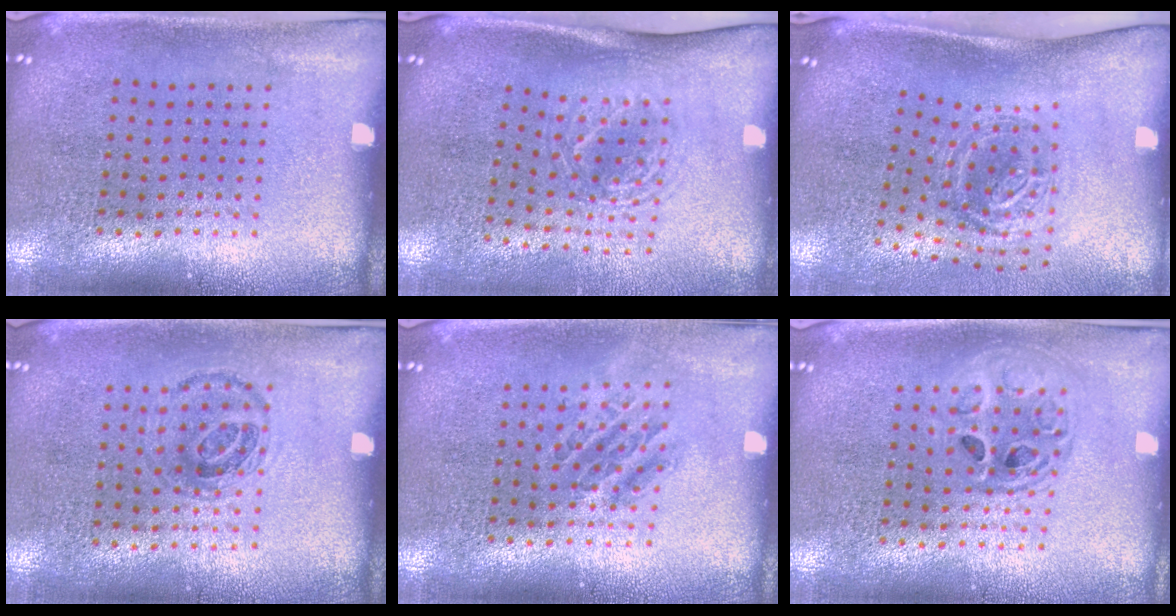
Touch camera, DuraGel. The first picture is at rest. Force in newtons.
{"total": 1.7, "press": 1.3, "slide": 1.2}
{"total": 1.8, "press": 1.2, "slide": 1.3}
{"total": 0.9, "press": 0.8, "slide": 0.5}
{"total": 1.0, "press": 1.0, "slide": 0.4}
{"total": 1.4, "press": 1.2, "slide": 0.7}